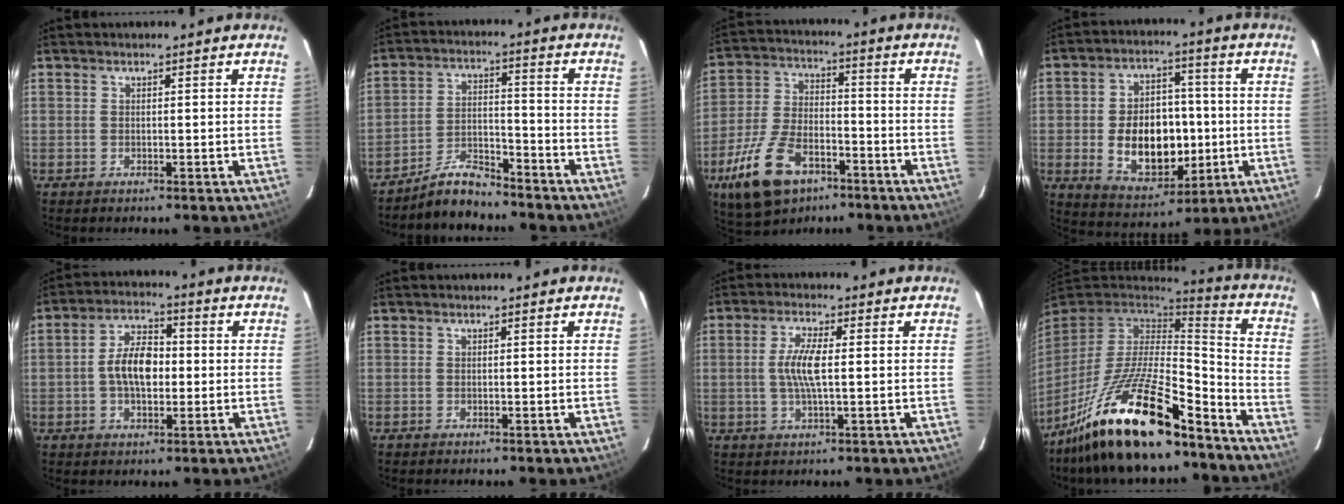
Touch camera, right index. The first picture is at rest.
{"total": 7.0, "force": [-6.6, 1.5, 1.6], "torque": [-0.042, 0.025, -0.119]}
{"total": 16.0, "force": [-8.9, 8.5, 10.3], "torque": [-0.226, -0.011, -0.158]}
{"total": 14.9, "force": [-2.1, 10.0, 10.8], "torque": [-0.210, 0.013, -0.009]}
{"total": 8.4, "force": [-0.7, 4.6, 6.9], "torque": [-0.131, 0.017, -0.011]}
{"total": 0.0}
{"total": 6.1, "force": [0.1, 1.3, 5.9], "torque": [-0.115, 0.002, 0.003]}
{"total": 24.2, "force": [-16.9, 7.0, 15.8], "torque": [-0.308, -0.022, -0.292]}